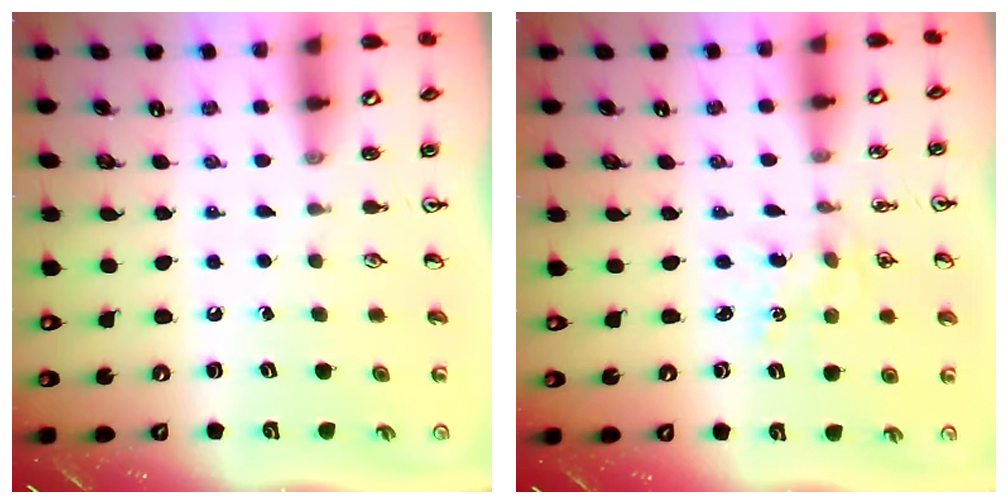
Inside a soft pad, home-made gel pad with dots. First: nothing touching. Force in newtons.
{"total": 0.6, "press": 0.6, "slide": 0.1}